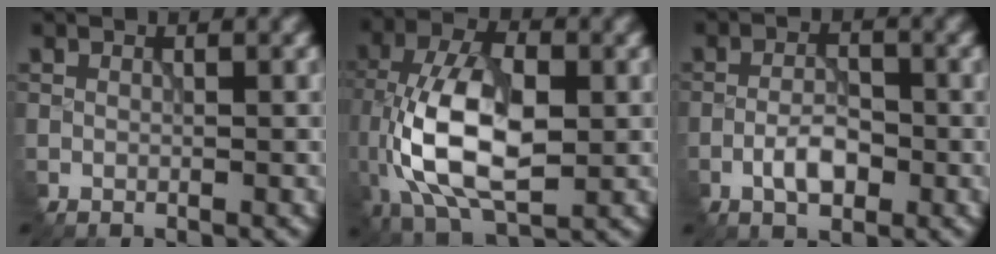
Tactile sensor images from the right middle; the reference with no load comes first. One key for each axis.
{"total": 10.9, "fx": -1.7, "fy": 5.8, "fz": 9.1, "tx": -0.189, "ty": 0.006, "tz": -0.037}
{"total": 2.7, "fx": -1.4, "fy": 1.2, "fz": 2.0, "tx": -0.043, "ty": 0.007, "tz": -0.030}